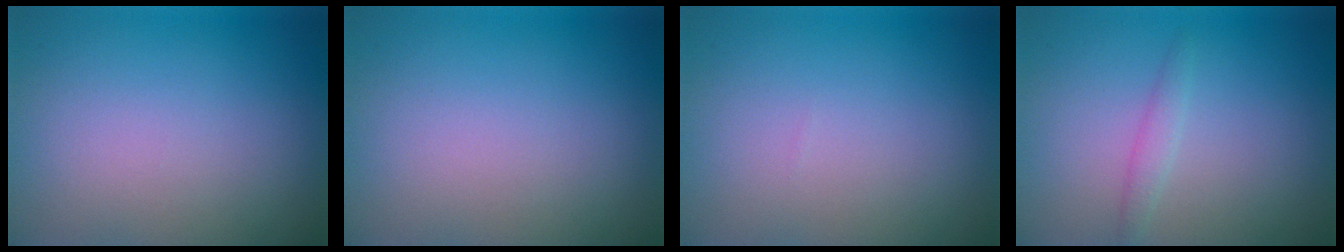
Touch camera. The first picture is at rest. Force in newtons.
{"total": 0.0}
{"total": 0.0}
{"total": 1.1, "press": 1.1, "slide": 0.0}